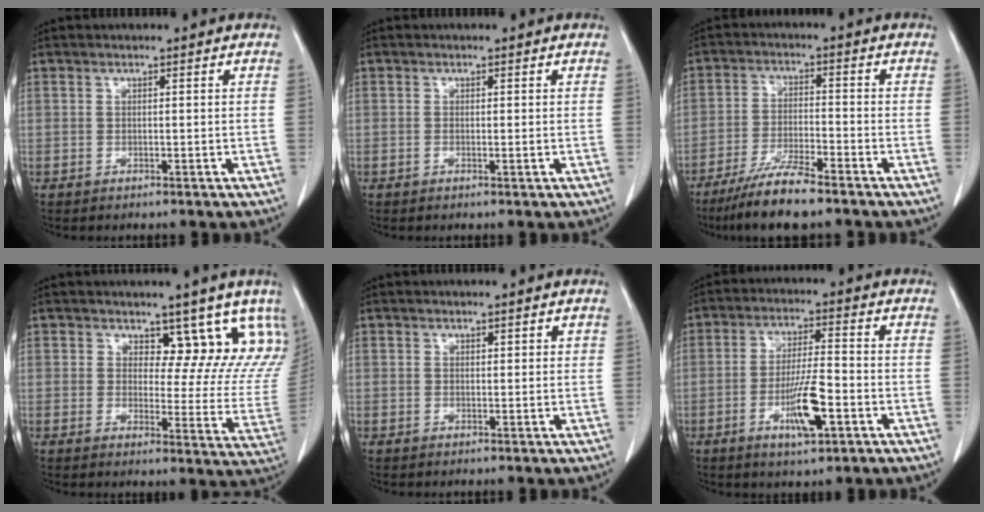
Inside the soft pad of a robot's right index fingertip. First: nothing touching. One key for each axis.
{"total": 0.8, "fx": -0.2, "fy": 0.1, "fz": 0.8, "tx": -0.011, "ty": 0.001, "tz": 0.001}
{"total": 7.6, "fx": -6.1, "fy": 0.7, "fz": 4.5, "tx": -0.088, "ty": -0.020, "tz": -0.114}
{"total": 11.6, "fx": 9.3, "fy": 5.6, "fz": 4.0, "tx": -0.005, "ty": -0.029, "tz": 0.087}
{"total": 1.0, "fx": 0.5, "fy": 0.6, "fz": 0.6, "tx": -0.003, "ty": 0.001, "tz": 0.006}
{"total": 8.5, "fx": -3.2, "fy": 1.3, "fz": 7.7, "tx": -0.142, "ty": -0.003, "tz": -0.053}